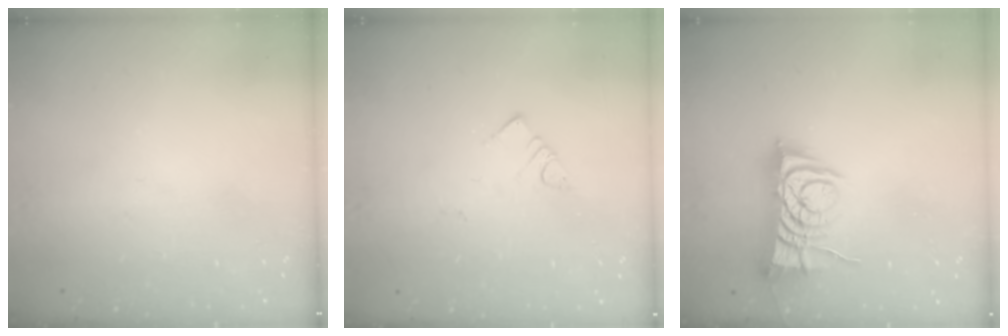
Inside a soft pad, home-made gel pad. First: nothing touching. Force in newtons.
{"total": 3.0, "press": 3.0, "slide": 0.2}
{"total": 9.2, "press": 9.1, "slide": 1.1}